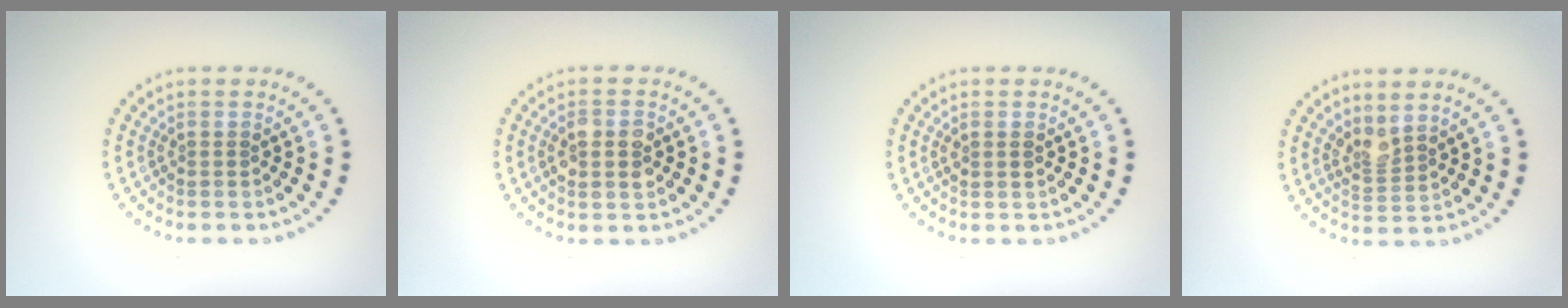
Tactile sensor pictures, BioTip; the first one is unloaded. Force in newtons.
{"total": 2.6, "press": 2.6, "slide": 0.3}
{"total": 0.9, "press": 0.8, "slide": 0.2}
{"total": 2.0, "press": 1.5, "slide": 1.3}